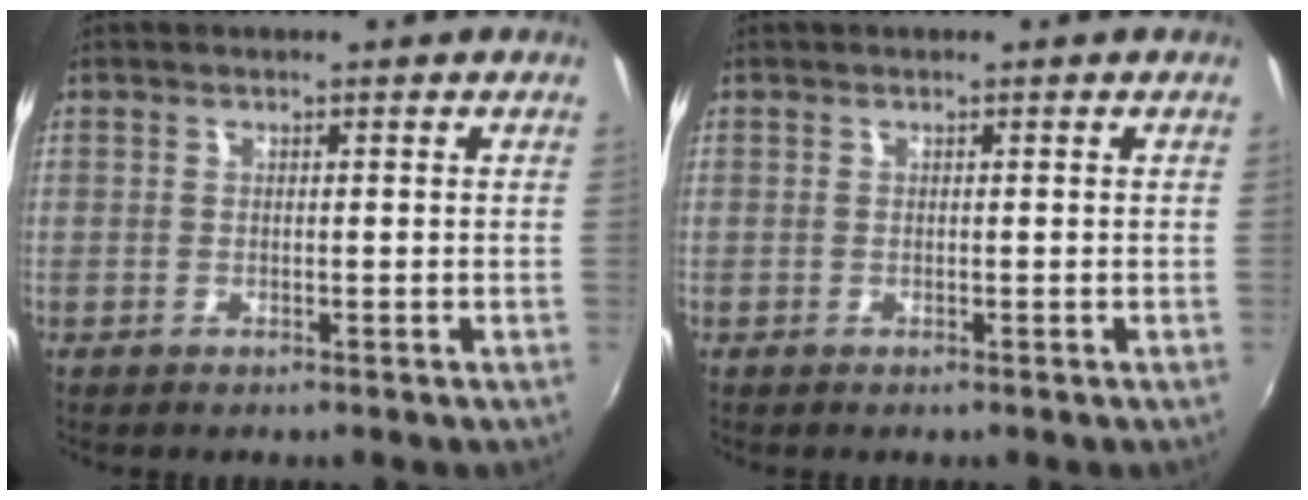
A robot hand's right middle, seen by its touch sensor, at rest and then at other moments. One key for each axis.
{"total": 0.0}